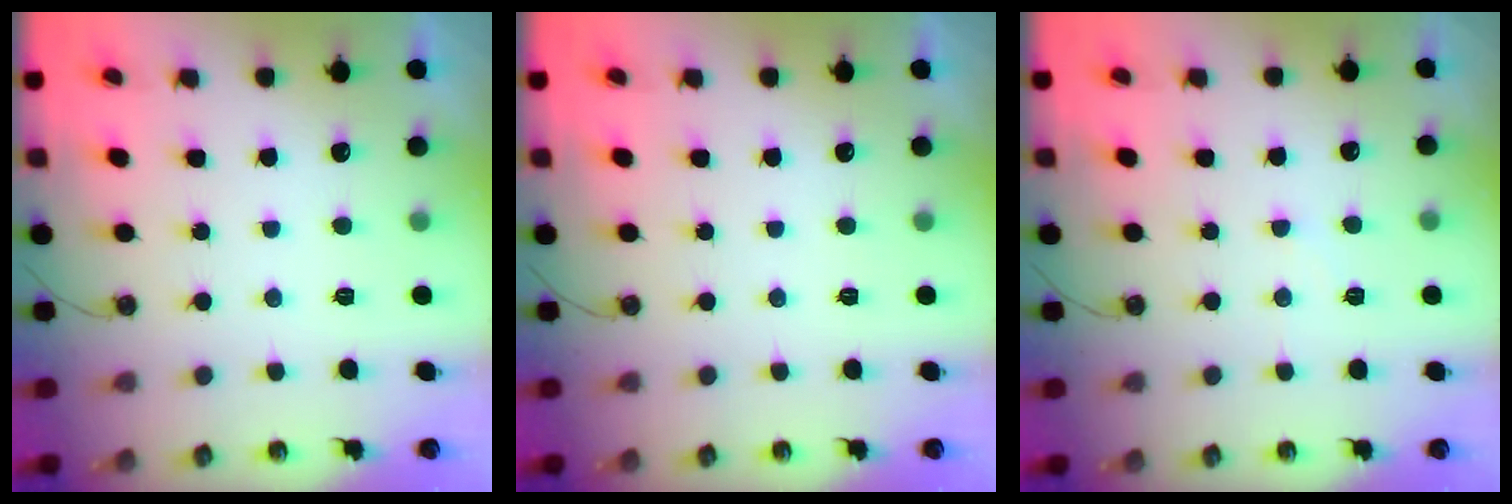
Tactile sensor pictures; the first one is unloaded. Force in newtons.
{"total": 0.0}
{"total": 5.4, "press": 5.3, "slide": 0.6}